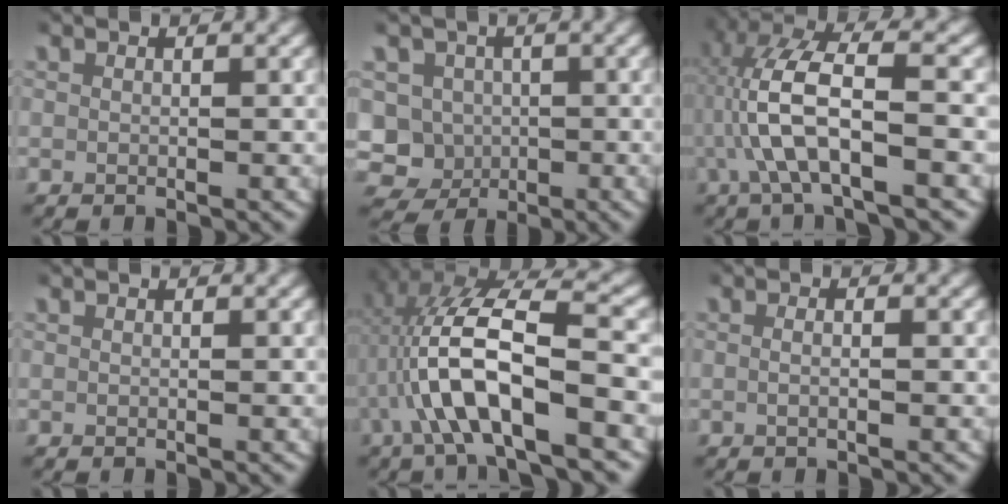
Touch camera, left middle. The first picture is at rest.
{"total": 13.0, "force": [-2.6, 12.2, 3.6], "torque": [-0.117, -0.062, -0.037]}
{"total": 6.8, "force": [0.0, 2.2, 6.4], "torque": [-0.138, 0.005, -0.002]}
{"total": 0.0}
{"total": 9.3, "force": [-0.3, 3.7, 8.5], "torque": [-0.169, -0.005, -0.002]}
{"total": 1.0, "force": [-0.4, 0.0, 0.9], "torque": [-0.022, -0.002, -0.007]}